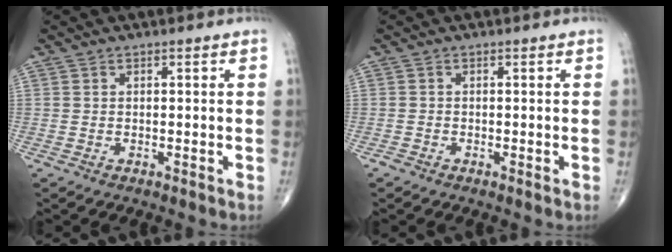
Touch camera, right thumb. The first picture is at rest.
{"total": 0.7, "force": [-0.4, 0.3, 0.5], "torque": [-0.006, -0.001, -0.012]}